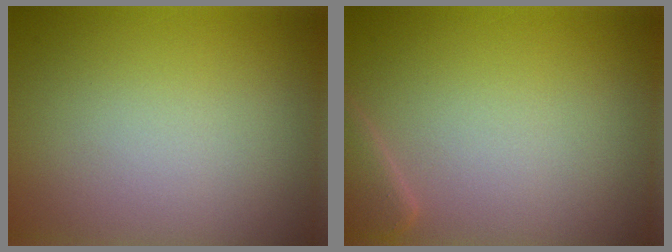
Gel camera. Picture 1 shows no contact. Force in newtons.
{"total": 1.8, "press": 1.8, "slide": 0.1}